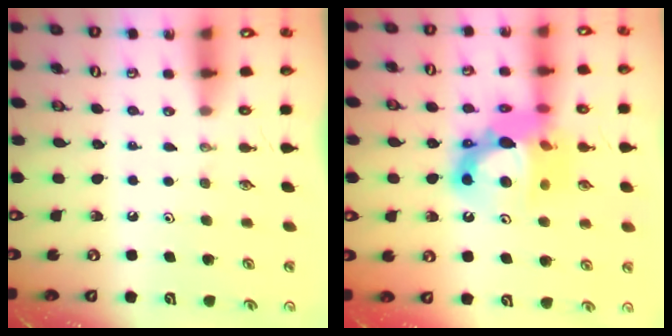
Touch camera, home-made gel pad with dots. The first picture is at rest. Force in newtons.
{"total": 16.2, "press": 16.1, "slide": 1.6}